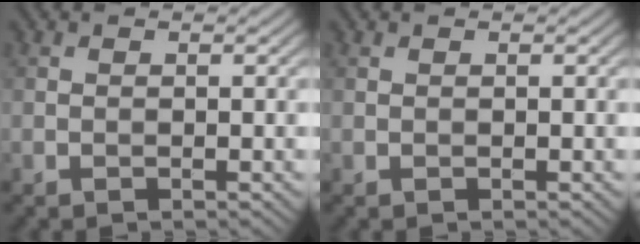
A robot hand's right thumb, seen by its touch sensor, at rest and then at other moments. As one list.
[{"total": 0.0}]